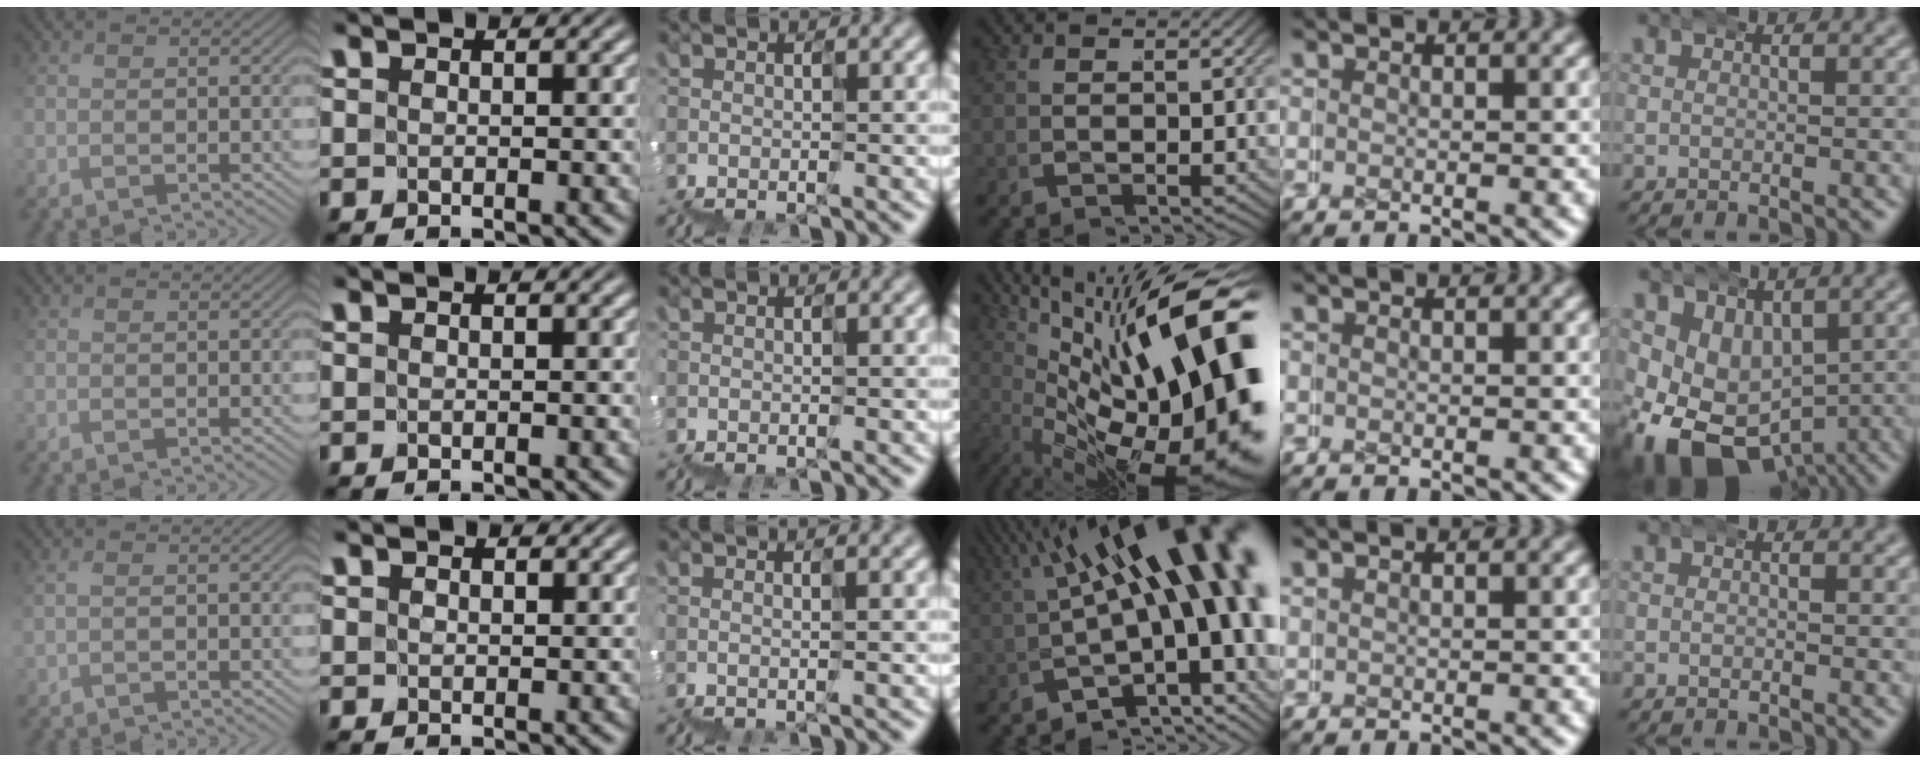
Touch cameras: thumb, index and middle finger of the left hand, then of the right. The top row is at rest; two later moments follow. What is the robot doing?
{"motion": "wrap", "object": "duck tape"}